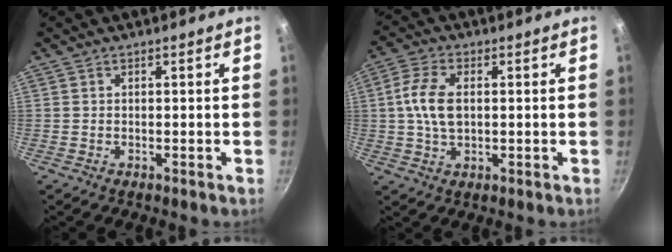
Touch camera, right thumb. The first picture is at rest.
{"total": 7.9, "force": [0.8, 4.6, 6.3], "torque": [-0.121, 0.013, 0.012]}